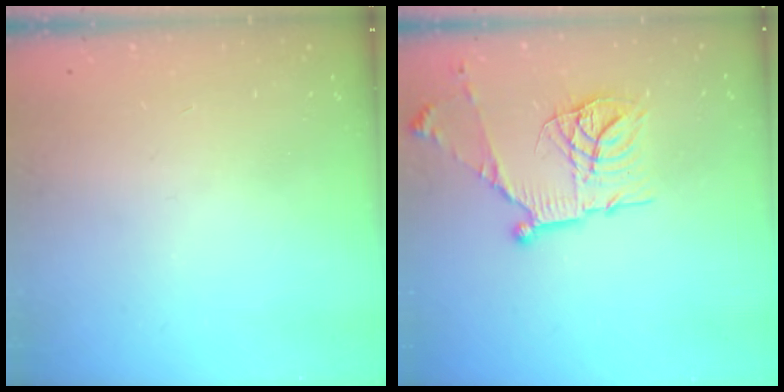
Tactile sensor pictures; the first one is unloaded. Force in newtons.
{"total": 17.9, "press": 17.8, "slide": 1.6}